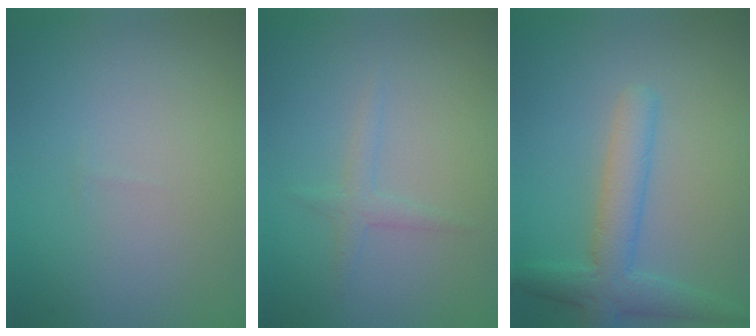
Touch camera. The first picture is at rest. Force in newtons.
{"total": 0.7, "press": 0.6, "slide": 0.1}
{"total": 4.1, "press": 4.1, "slide": 0.1}